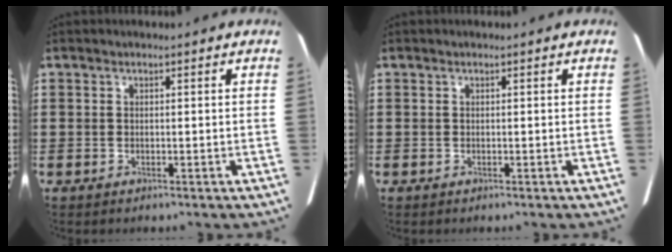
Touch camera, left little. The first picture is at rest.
{"total": 0.0}